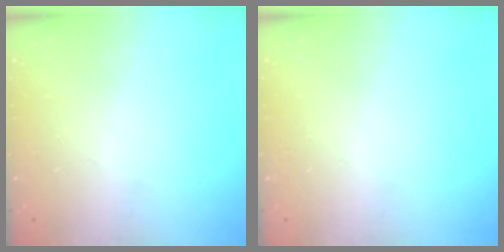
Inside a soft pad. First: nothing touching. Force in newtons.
{"total": 0.0}